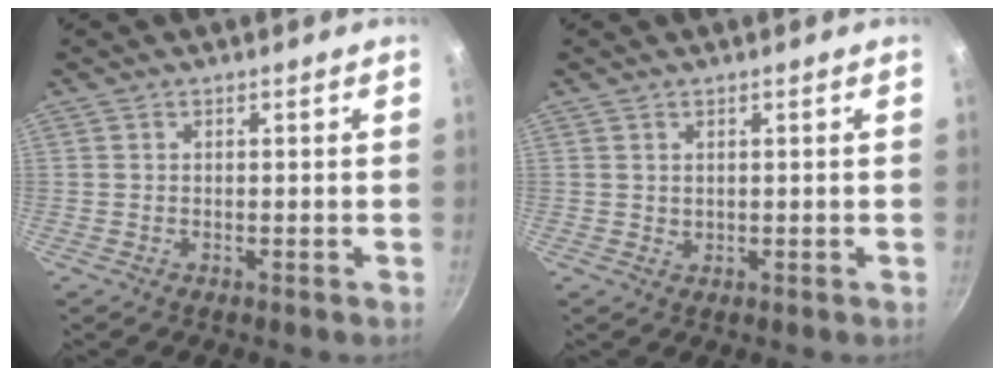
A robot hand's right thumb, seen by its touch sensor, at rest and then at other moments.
{"total": 0.7, "force": [0.6, 0.3, 0.2], "torque": [-0.001, -0.008, 0.009]}